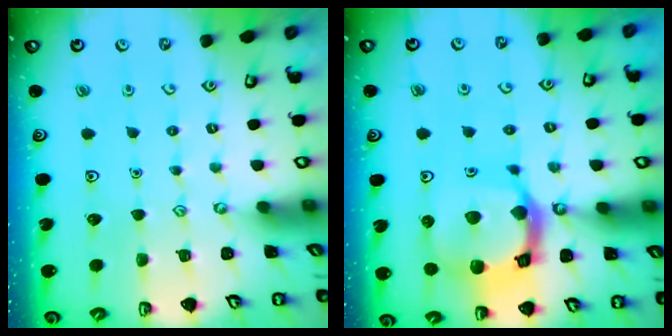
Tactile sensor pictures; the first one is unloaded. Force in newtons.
{"total": 17.6, "press": 17.5, "slide": 2.1}